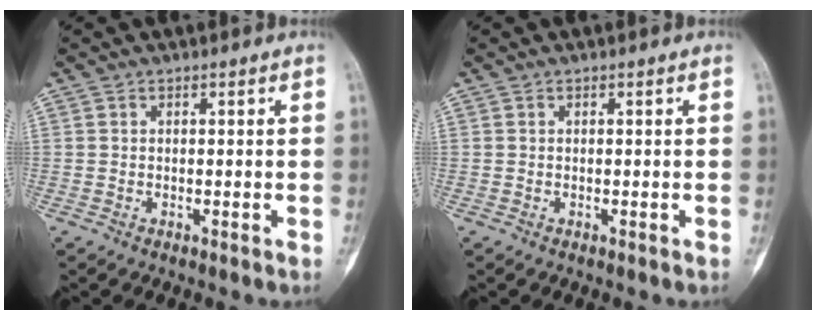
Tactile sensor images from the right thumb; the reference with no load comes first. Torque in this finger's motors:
{"motor_torque": [-0.11, -0.13, 0.06, 0.01, -0.03]}